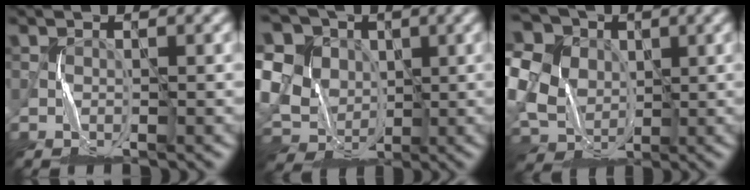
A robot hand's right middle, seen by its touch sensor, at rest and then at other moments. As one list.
[{"total": 14.3, "force": [2.0, 12.6, 6.5], "torque": [-0.189, 0.026, 0.027]}, {"total": 16.0, "force": [3.5, 13.1, 8.3], "torque": [-0.212, 0.032, 0.038]}]